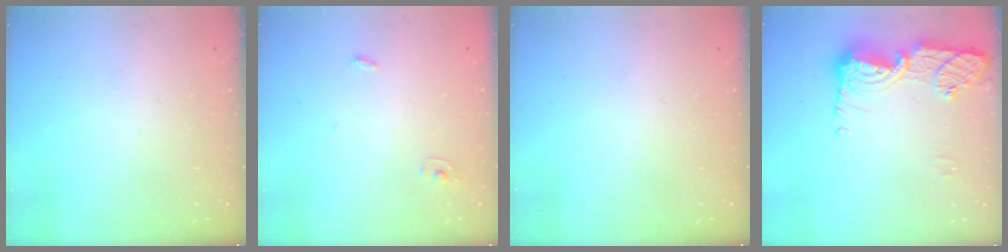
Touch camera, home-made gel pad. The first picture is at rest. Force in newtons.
{"total": 2.8, "press": 2.8, "slide": 0.1}
{"total": 0.0}
{"total": 13.4, "press": 13.4, "slide": 1.3}